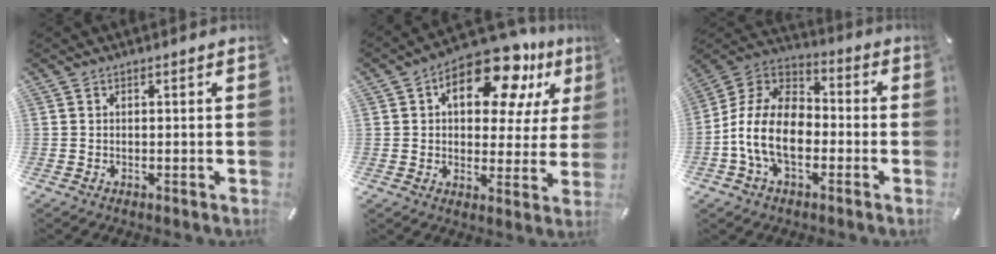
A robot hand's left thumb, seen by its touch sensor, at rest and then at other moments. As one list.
[{"total": 17.2, "force": [8.9, 9.0, 11.6], "torque": [-0.167, -0.041, 0.147]}, {"total": 14.1, "force": [-5.0, 9.1, 9.6], "torque": [-0.220, 0.022, -0.097]}]